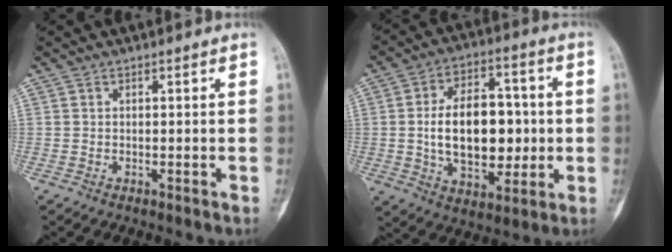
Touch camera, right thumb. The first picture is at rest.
{"total": 17.1, "force": [-0.3, 10.5, 13.6], "torque": [-0.184, 0.016, 0.003]}